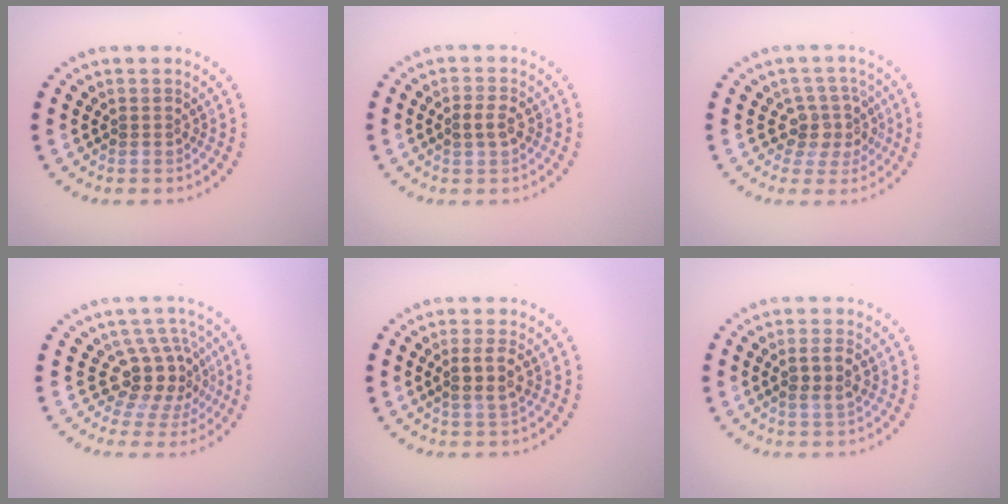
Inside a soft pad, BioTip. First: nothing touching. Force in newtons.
{"total": 1.9, "press": 1.9, "slide": 0.2}
{"total": 3.4, "press": 2.5, "slide": 2.2}
{"total": 4.2, "press": 3.5, "slide": 2.4}
{"total": 2.5, "press": 2.2, "slide": 1.1}
{"total": 2.3, "press": 2.2, "slide": 0.7}